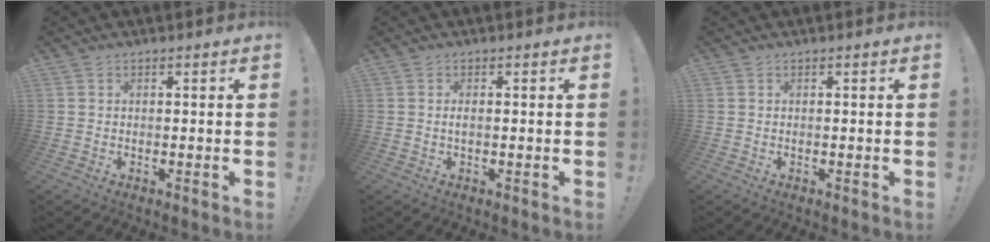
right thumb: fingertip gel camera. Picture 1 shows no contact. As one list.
[{"total": 1.2, "force": [-0.2, 0.3, 1.1], "torque": [-0.021, 0.001, -0.004]}, {"total": 0.0}]